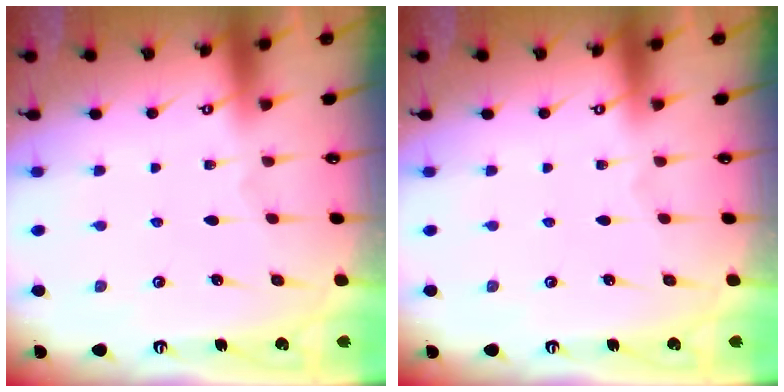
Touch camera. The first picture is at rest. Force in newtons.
{"total": 0.0}